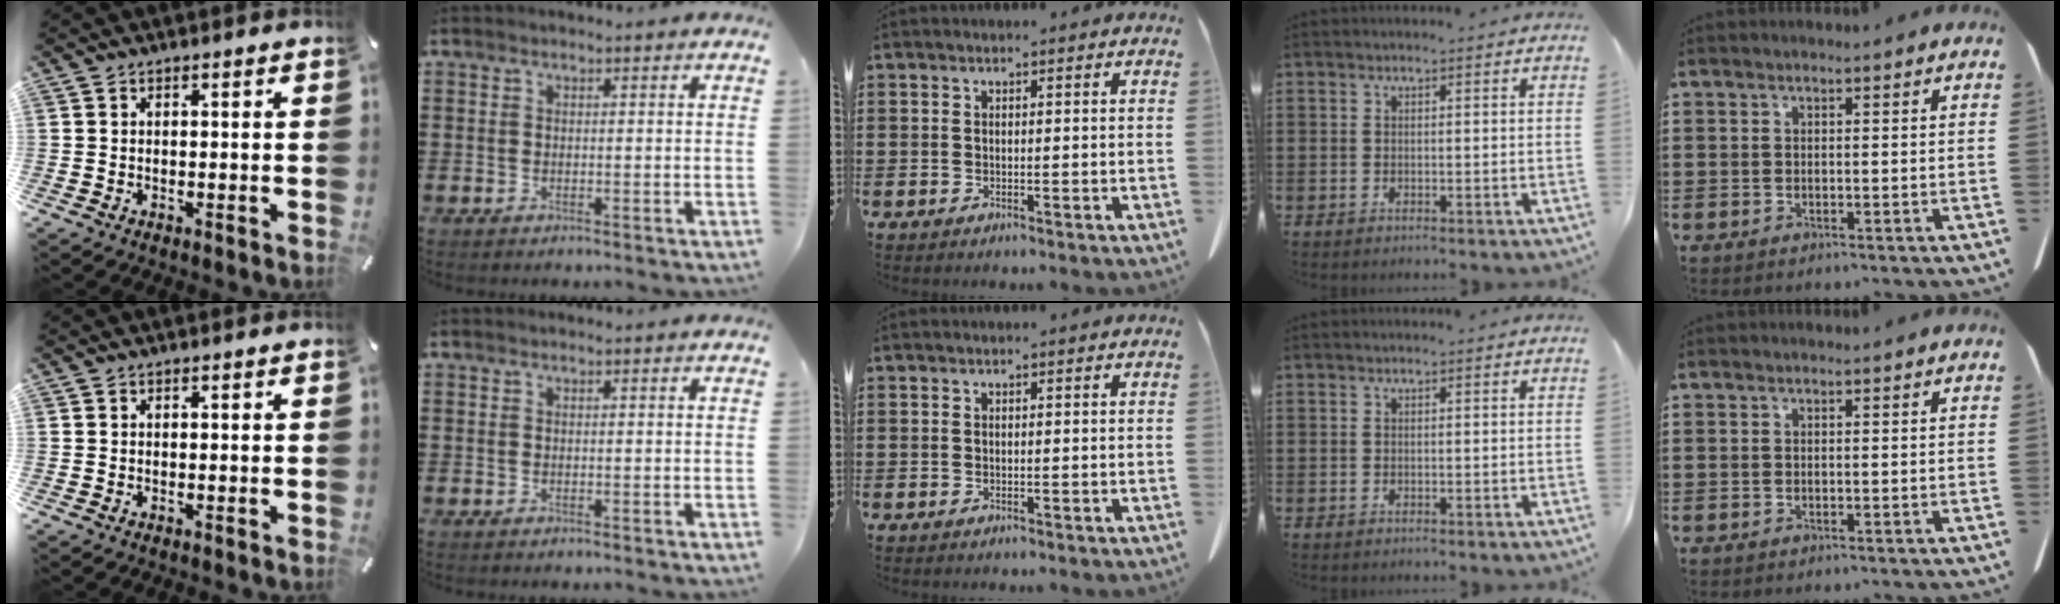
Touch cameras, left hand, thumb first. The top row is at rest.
{}